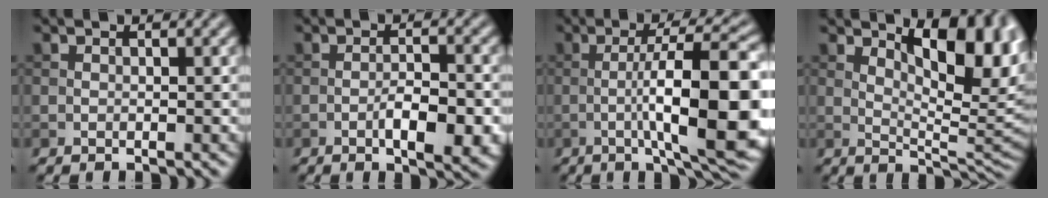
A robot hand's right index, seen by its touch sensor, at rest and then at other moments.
{"total": 4.8, "force": [-1.8, 1.5, 4.2], "torque": [-0.068, -0.001, -0.026]}
{"total": 12.9, "force": [-1.8, 2.9, 12.5], "torque": [-0.177, 0.007, -0.029]}
{"total": 9.9, "force": [3.5, 4.4, 8.2], "torque": [-0.115, 0.003, 0.051]}